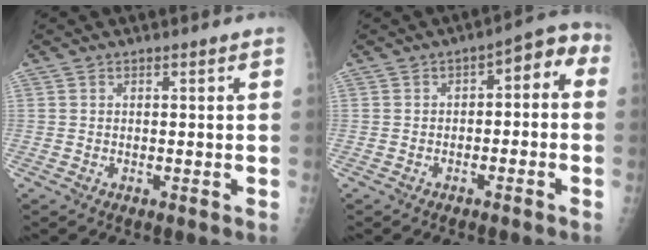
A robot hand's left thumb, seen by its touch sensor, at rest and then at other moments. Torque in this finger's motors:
{"motor_torque": [-0.29, 0.44, 0.23, 0.27, 0.06]}